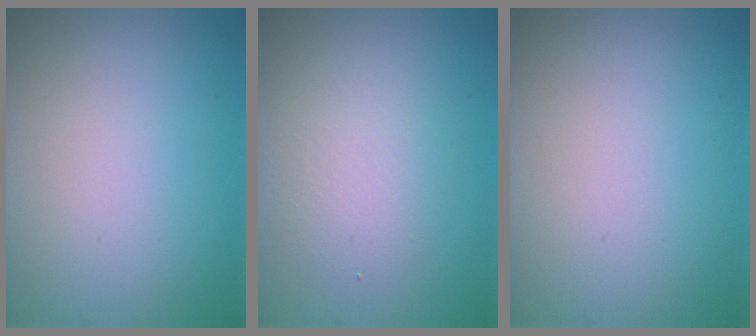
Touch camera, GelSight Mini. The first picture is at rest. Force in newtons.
{"total": 2.8, "press": 2.8, "slide": 0.1}
{"total": 0.0}